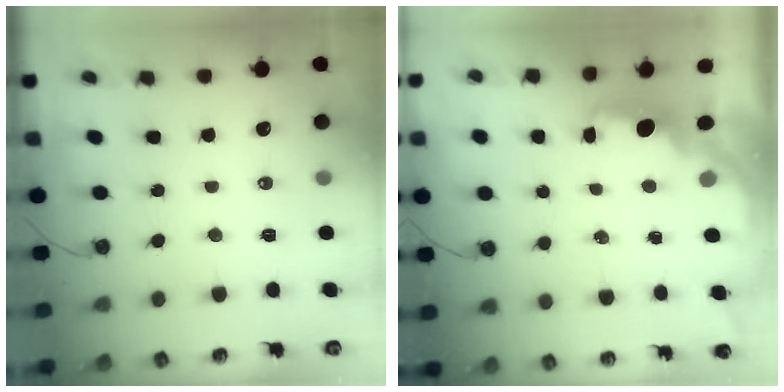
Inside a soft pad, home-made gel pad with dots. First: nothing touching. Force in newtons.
{"total": 2.1, "press": 1.9, "slide": 0.8}